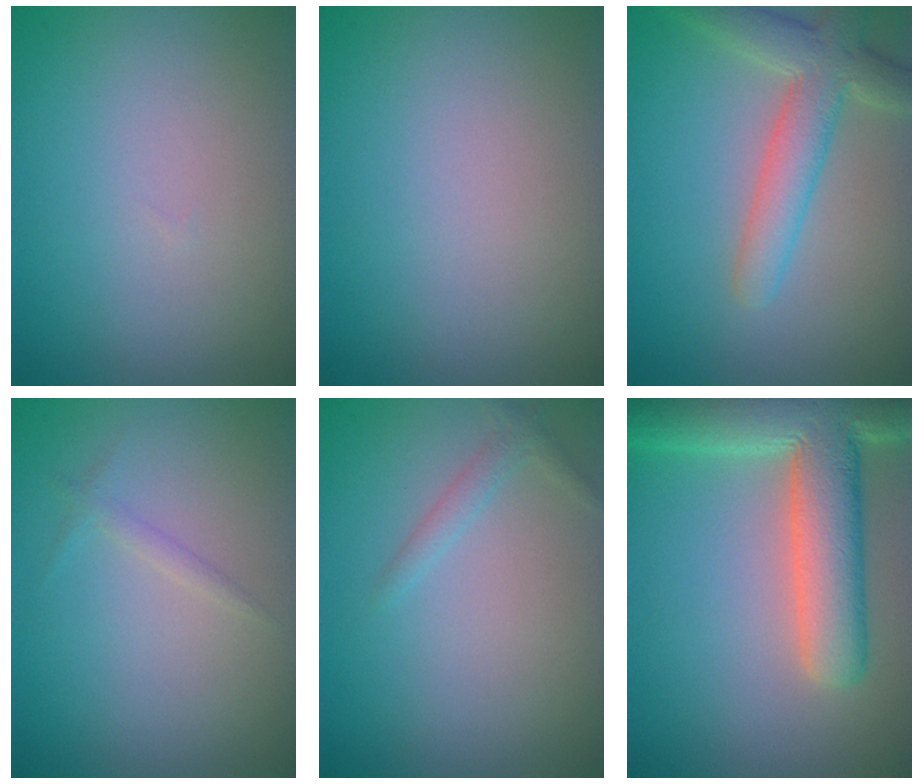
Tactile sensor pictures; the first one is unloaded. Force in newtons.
{"total": 0.0}
{"total": 4.6, "press": 4.6, "slide": 0.5}
{"total": 0.8, "press": 0.8, "slide": 0.1}
{"total": 1.1, "press": 1.1, "slide": 0.0}
{"total": 9.7, "press": 9.6, "slide": 1.2}